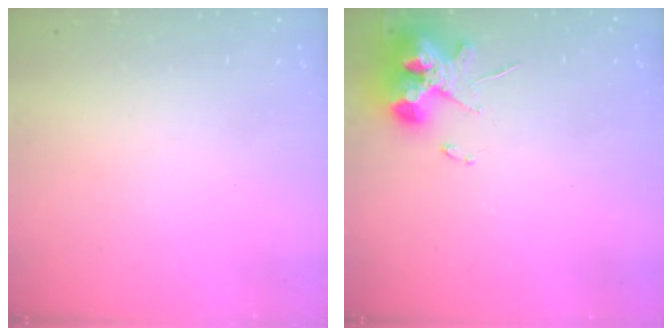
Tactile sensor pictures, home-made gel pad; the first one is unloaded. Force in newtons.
{"total": 12.3, "press": 12.1, "slide": 2.0}